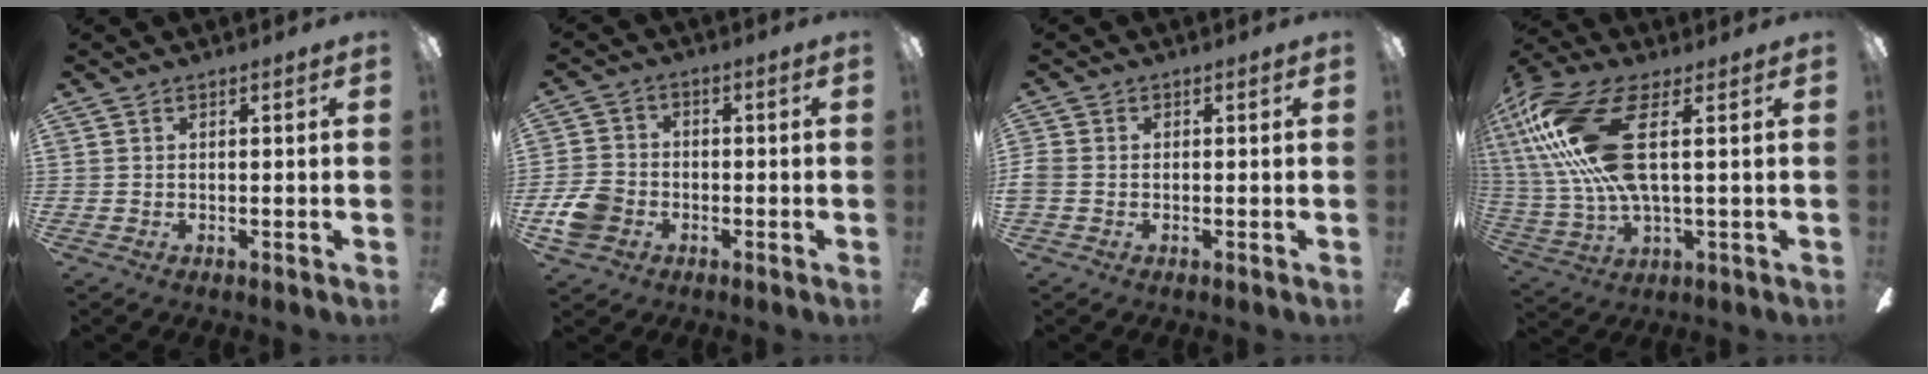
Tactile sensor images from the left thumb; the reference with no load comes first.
{"total": 7.6, "force": [-3.1, 6.0, 3.5], "torque": [-0.087, 0.024, -0.058]}
{"total": 1.5, "force": [-0.5, 0.9, 1.2], "torque": [-0.028, 0.001, -0.010]}
{"total": 22.0, "force": [5.8, 9.2, 19.2], "torque": [-0.404, -0.010, 0.098]}